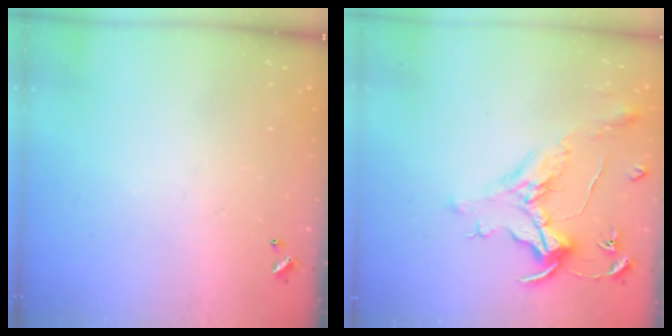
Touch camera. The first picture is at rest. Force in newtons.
{"total": 1.6, "press": 1.4, "slide": 0.7}